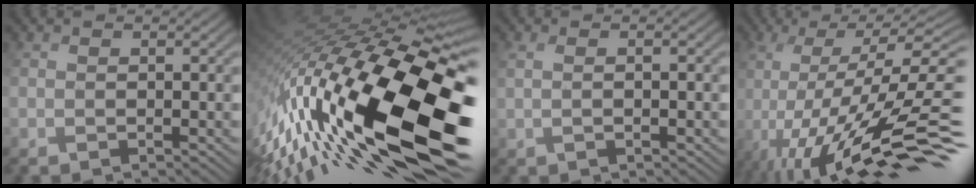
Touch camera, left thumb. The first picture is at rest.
{"total": 19.7, "force": [-3.8, 7.9, 17.6], "torque": [-0.366, -0.041, -0.057]}
{"total": 1.1, "force": [0.7, 0.1, 0.9], "torque": [-0.014, 0.012, 0.011]}
{"total": 16.2, "force": [-7.3, 4.0, 13.9], "torque": [-0.224, 0.024, -0.126]}